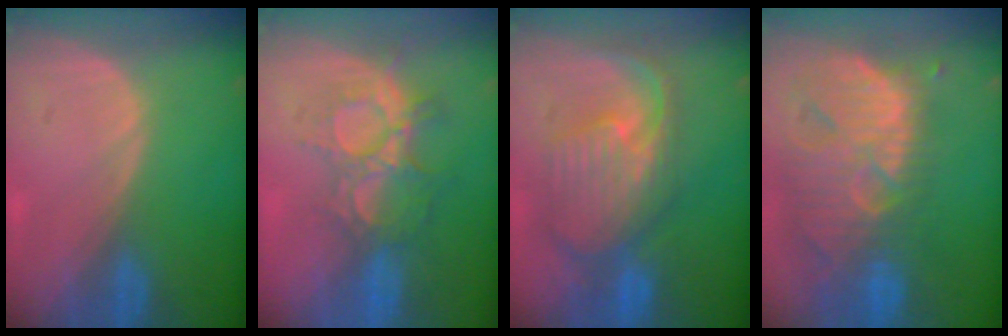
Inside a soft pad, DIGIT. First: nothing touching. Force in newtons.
{"total": 9.2, "press": 7.9, "slide": 4.7}
{"total": 10.5, "press": 9.4, "slide": 4.7}
{"total": 13.6, "press": 11.6, "slide": 7.2}